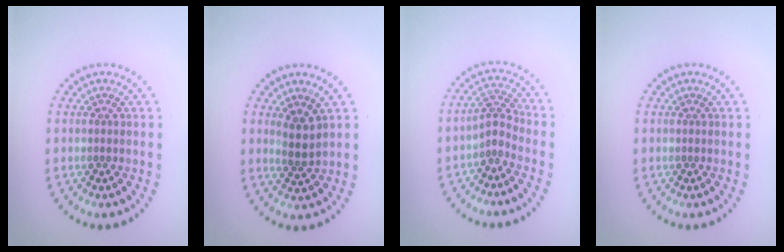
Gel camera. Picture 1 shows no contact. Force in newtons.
{"total": 2.0, "press": 1.6, "slide": 1.1}
{"total": 2.0, "press": 1.4, "slide": 1.5}
{"total": 0.0}